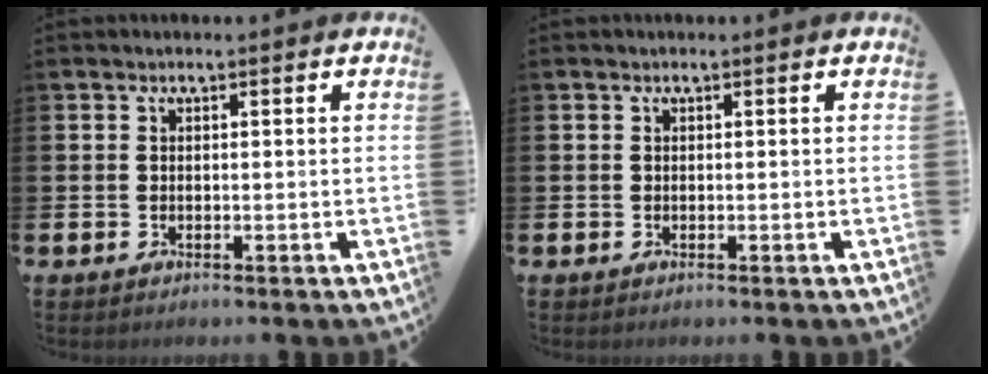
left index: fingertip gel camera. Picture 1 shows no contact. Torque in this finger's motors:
{"motor_torque": [-0.07, 0.04, -0.01, 0.01]}